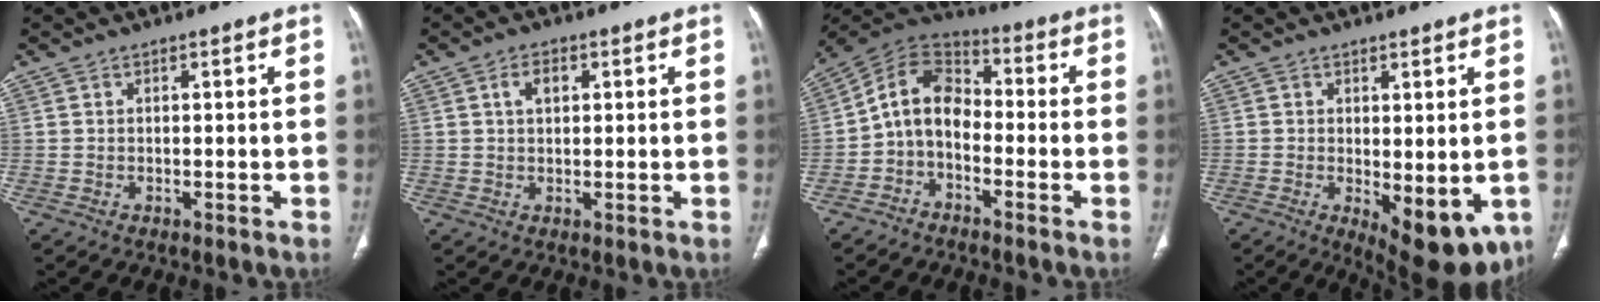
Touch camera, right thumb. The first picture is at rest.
{"total": 3.1, "force": [1.0, 1.9, 2.2], "torque": [-0.034, 0.004, 0.016]}
{"total": 9.5, "force": [-2.5, 6.7, 6.2], "torque": [-0.096, 0.057, -0.066]}
{"total": 10.6, "force": [-3.0, 4.6, 9.1], "torque": [-0.104, -0.018, -0.029]}